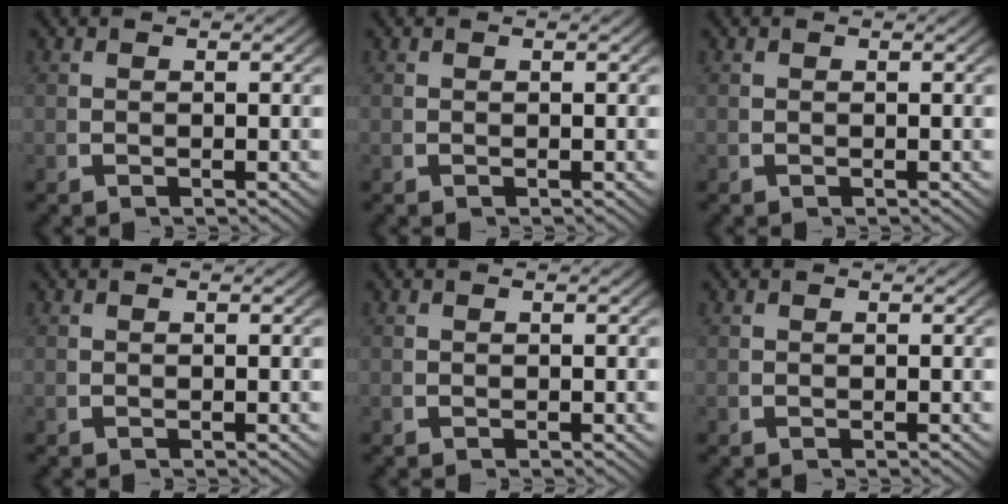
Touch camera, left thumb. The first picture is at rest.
{"total": 0.0}
{"total": 0.0}
{"total": 0.0}
{"total": 0.0}
{"total": 0.0}